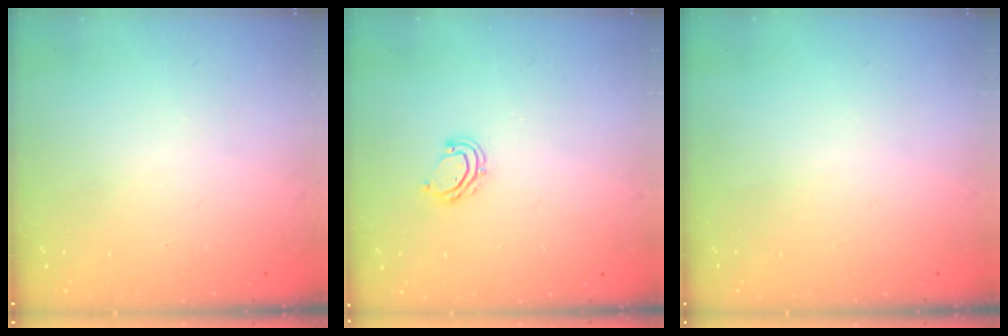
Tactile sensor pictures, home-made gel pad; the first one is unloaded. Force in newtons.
{"total": 4.5, "press": 4.4, "slide": 0.4}
{"total": 0.0}